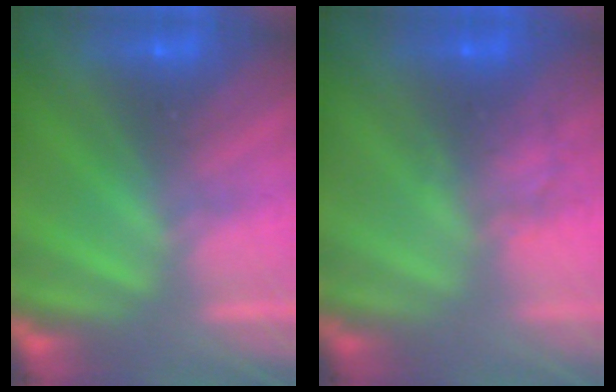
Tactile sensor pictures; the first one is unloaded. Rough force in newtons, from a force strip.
{"total": 4.5}